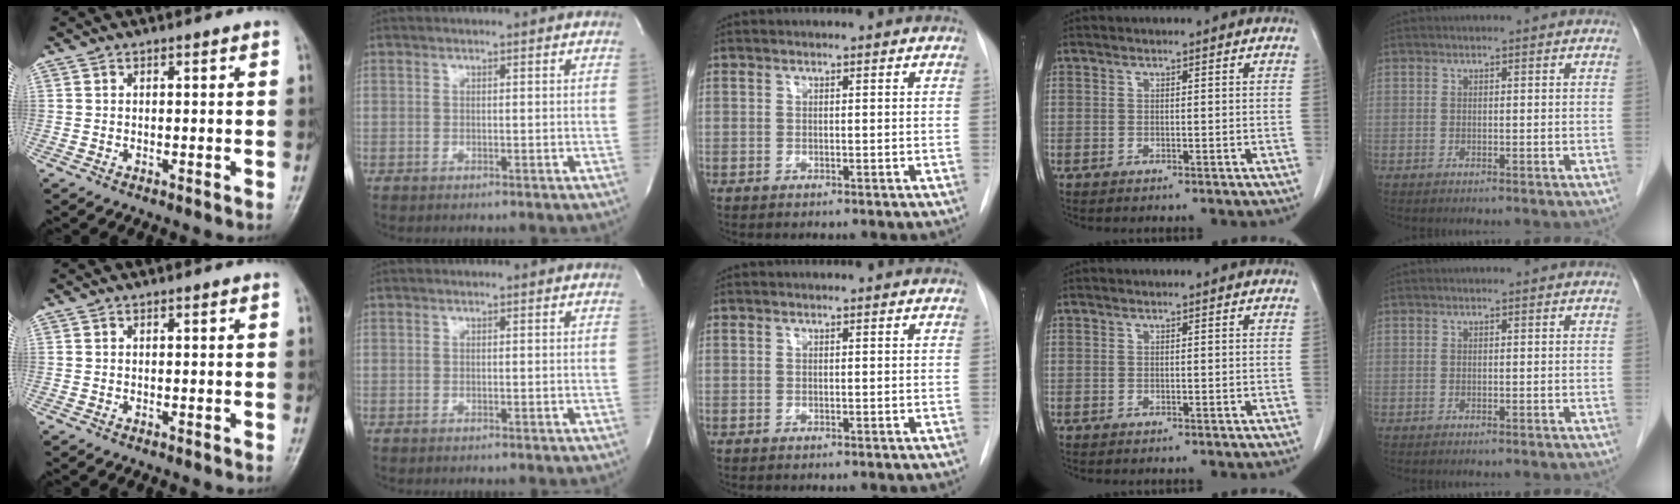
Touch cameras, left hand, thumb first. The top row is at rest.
{}